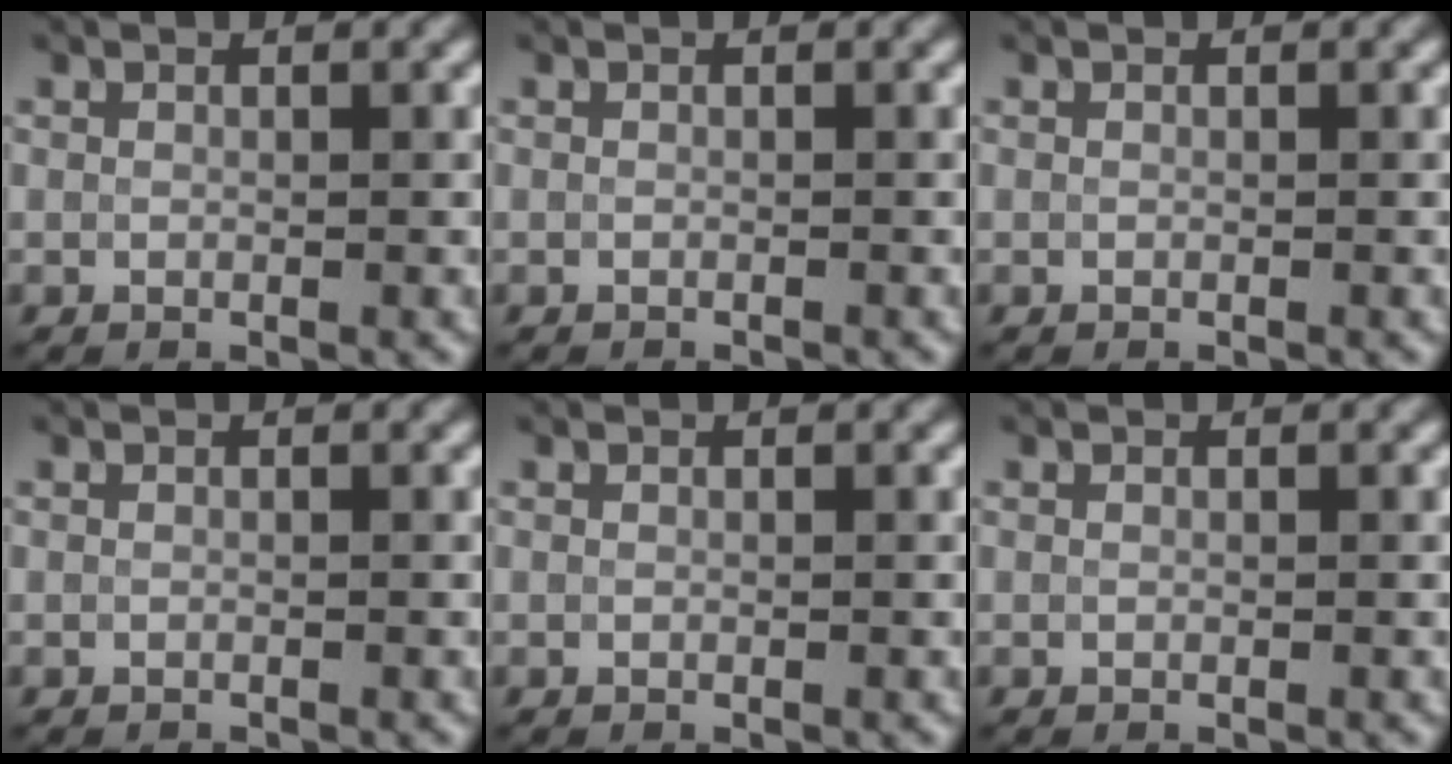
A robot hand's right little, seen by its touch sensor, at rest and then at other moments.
{"total": 0.5, "force": [-0.5, 0.1, 0.1], "torque": [0.003, -0.003, -0.009]}
{"total": 0.0}
{"total": 0.0}
{"total": 0.0}
{"total": 0.0}